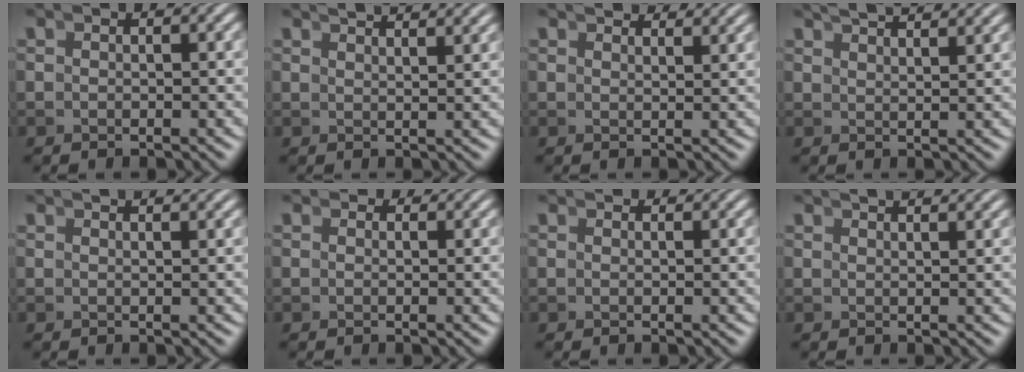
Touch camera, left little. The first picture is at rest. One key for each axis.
{"total": 3.1, "fx": 3.0, "fy": -0.1, "fz": 0.9, "tx": -0.004, "ty": 0.009, "tz": 0.046}
{"total": 3.0, "fx": 2.9, "fy": -0.1, "fz": 0.5, "tx": 0.003, "ty": 0.008, "tz": 0.042}
{"total": 4.2, "fx": 3.9, "fy": 0.1, "fz": 1.4, "tx": -0.019, "ty": 0.010, "tz": 0.062}
{"total": 1.9, "fx": 1.8, "fy": -0.2, "fz": 0.6, "tx": 0.005, "ty": 0.008, "tz": 0.025}
{"total": 1.6, "fx": 1.5, "fy": 0.3, "fz": 0.3, "tx": 0.002, "ty": 0.004, "tz": 0.022}
{"total": 1.8, "fx": 1.8, "fy": -0.2, "fz": 0.1, "tx": 0.009, "ty": 0.007, "tz": 0.026}
{"total": 2.4, "fx": 2.3, "fy": -0.2, "fz": 0.8, "tx": 0.001, "ty": 0.009, "tz": 0.034}